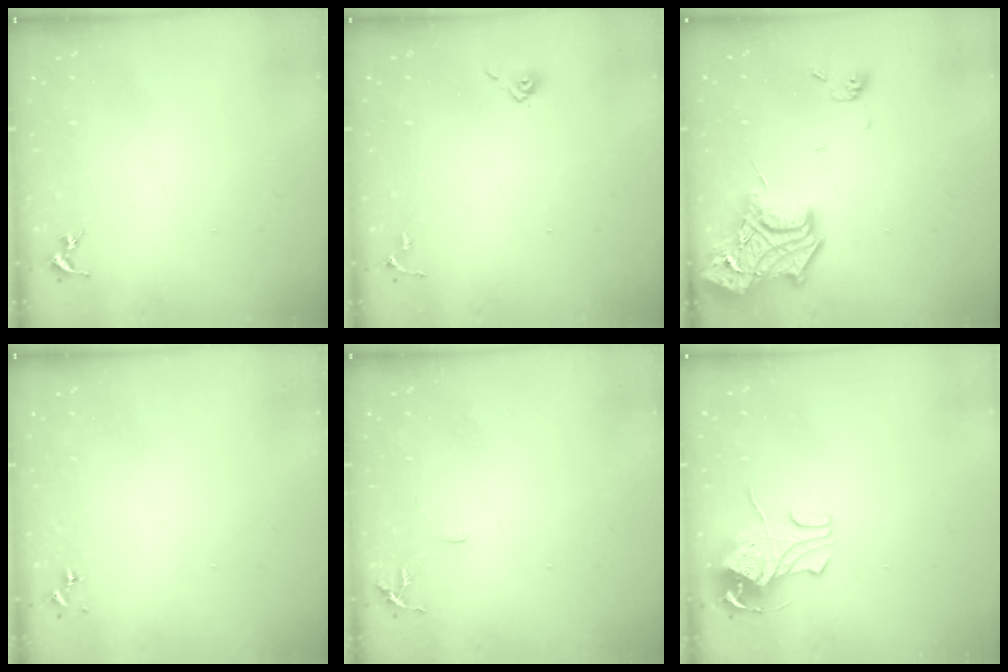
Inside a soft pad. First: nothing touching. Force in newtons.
{"total": 3.3, "press": 3.3, "slide": 0.4}
{"total": 19.1, "press": 19.0, "slide": 1.6}
{"total": 0.0}
{"total": 6.0, "press": 5.9, "slide": 0.7}
{"total": 8.5, "press": 8.4, "slide": 0.8}